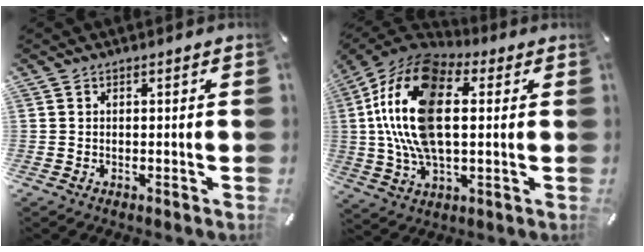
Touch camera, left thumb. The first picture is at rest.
{"total": 20.3, "force": [2.7, 11.4, 16.5], "torque": [-0.369, 0.002, 0.042]}